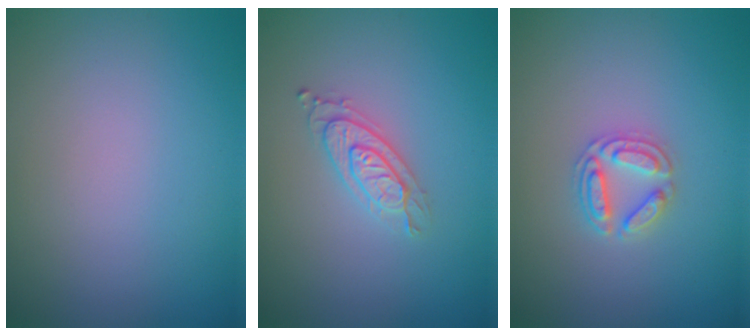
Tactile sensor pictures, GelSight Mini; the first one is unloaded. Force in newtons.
{"total": 2.4, "press": 2.2, "slide": 0.9}
{"total": 2.8, "press": 2.7, "slide": 0.5}